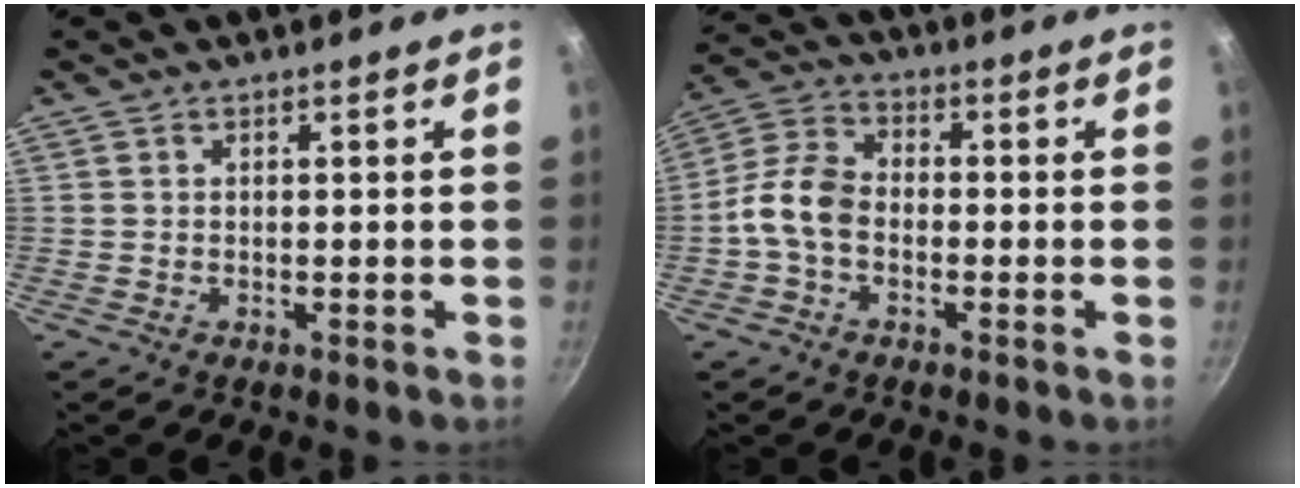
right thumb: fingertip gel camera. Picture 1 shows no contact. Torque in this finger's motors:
{"motor_torque": [-0.04, 0.68, 0.80, -0.66, 0.09]}